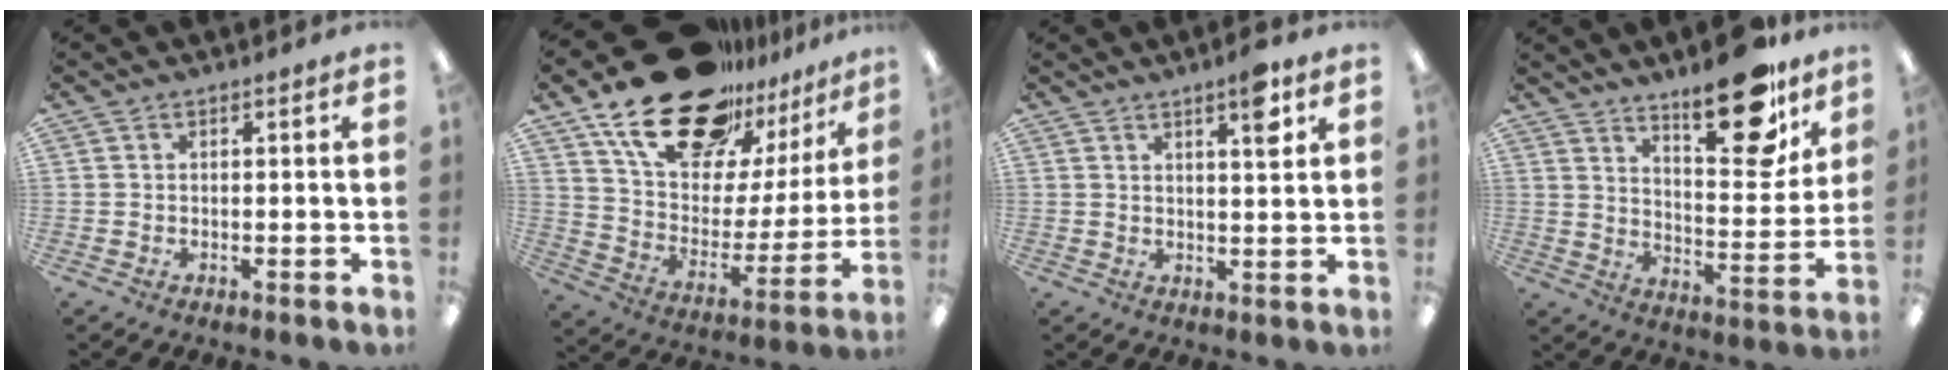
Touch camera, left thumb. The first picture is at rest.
{"total": 25.3, "force": [18.3, 12.6, 12.0], "torque": [-0.205, -0.102, 0.329]}
{"total": 5.7, "force": [3.5, 1.1, 4.4], "torque": [-0.056, -0.016, 0.051]}
{"total": 18.4, "force": [13.7, 6.1, 10.7], "torque": [-0.140, -0.093, 0.223]}